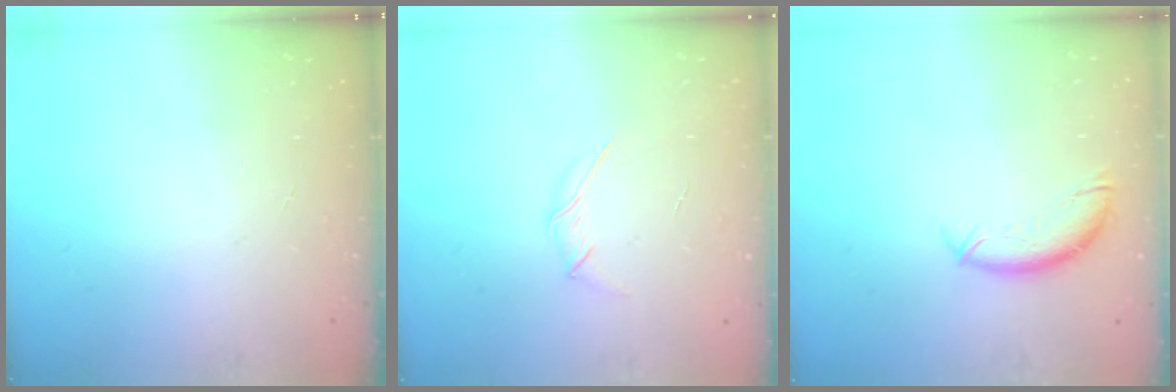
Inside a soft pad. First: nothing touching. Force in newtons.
{"total": 3.9, "press": 3.8, "slide": 0.9}
{"total": 8.2, "press": 8.2, "slide": 0.7}